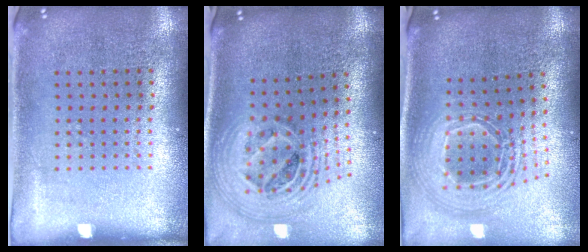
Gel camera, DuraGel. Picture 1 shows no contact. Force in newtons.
{"total": 2.6, "press": 1.9, "slide": 1.8}
{"total": 2.5, "press": 1.9, "slide": 1.7}